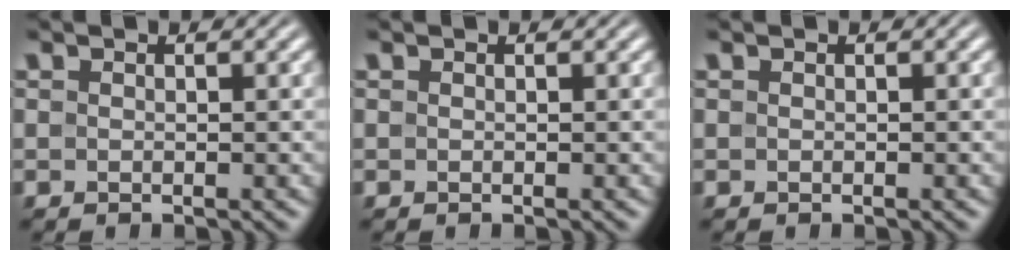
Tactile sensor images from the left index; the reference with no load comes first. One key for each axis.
{"total": 0.0}
{"total": 0.0}